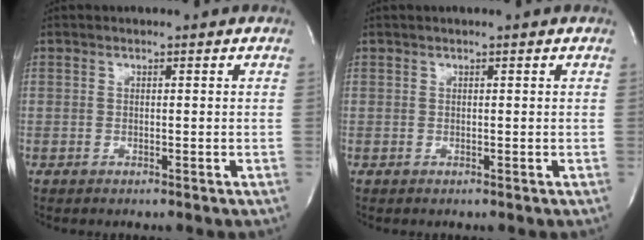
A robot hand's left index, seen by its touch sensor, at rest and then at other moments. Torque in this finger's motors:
{"motor_torque": [0.14, -0.15, 0.18, 0.02]}